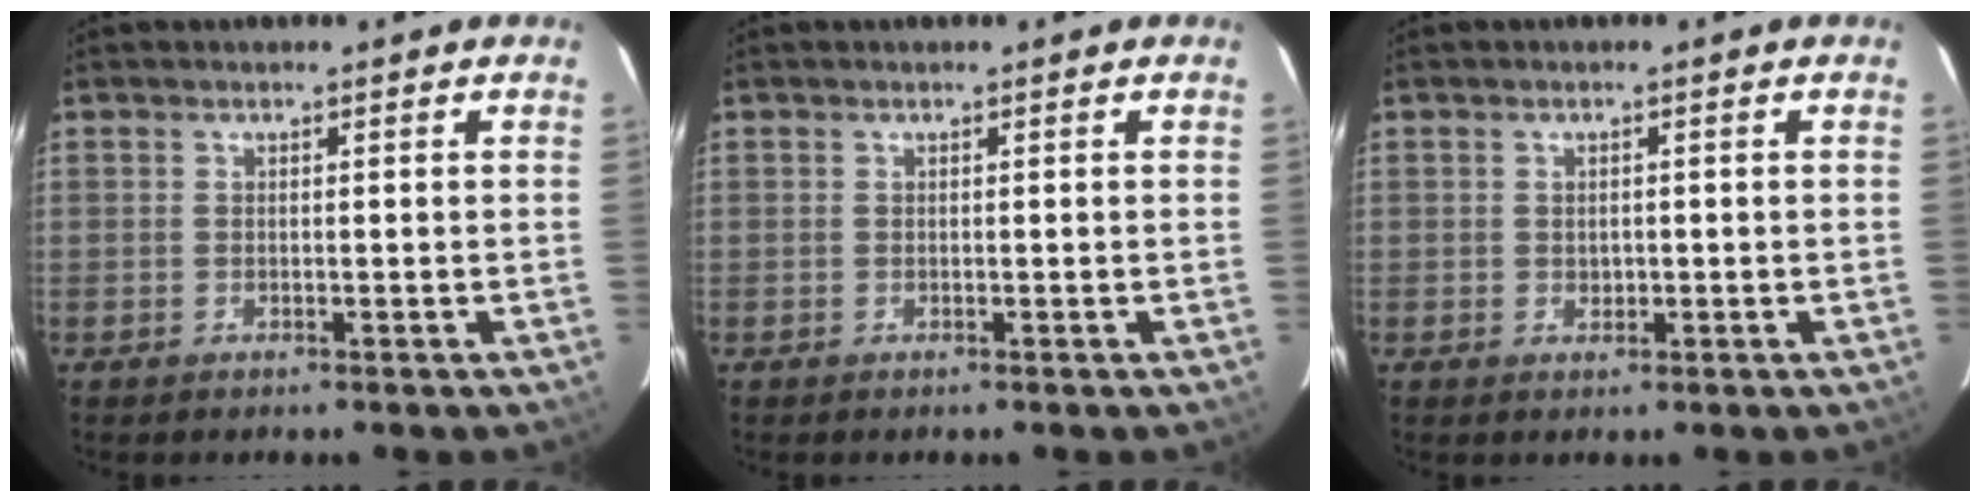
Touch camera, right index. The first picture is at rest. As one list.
[{"total": 0.0}, {"total": 1.4, "force": [-0.1, 1.3, 0.5], "torque": [-0.007, 0.000, 0.001]}]